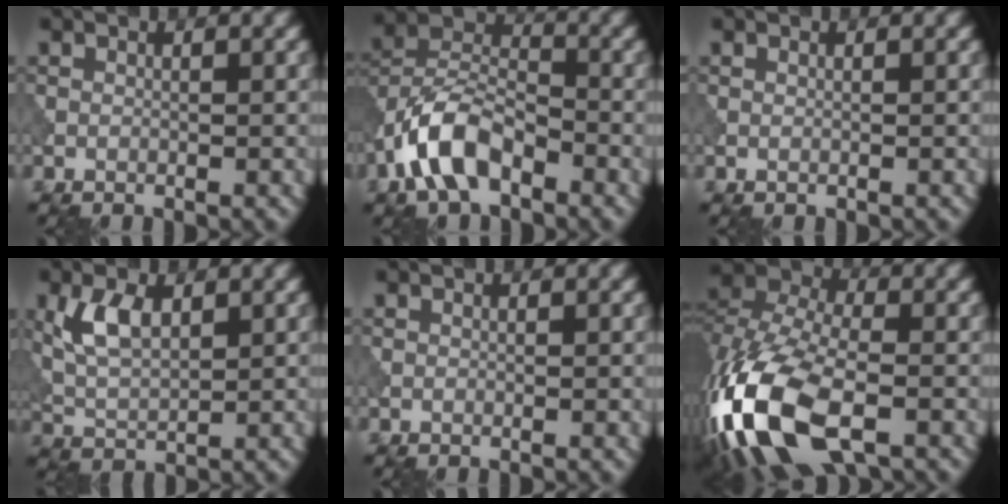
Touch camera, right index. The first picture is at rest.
{"total": 6.4, "force": [-3.7, 3.2, 4.2], "torque": [-0.077, 0.010, -0.078]}
{"total": 0.0}
{"total": 4.3, "force": [1.4, 2.2, 3.4], "torque": [-0.078, 0.004, 0.028]}
{"total": 0.0}
{"total": 15.2, "force": [-6.8, 8.0, 11.0], "torque": [-0.260, -0.026, -0.135]}